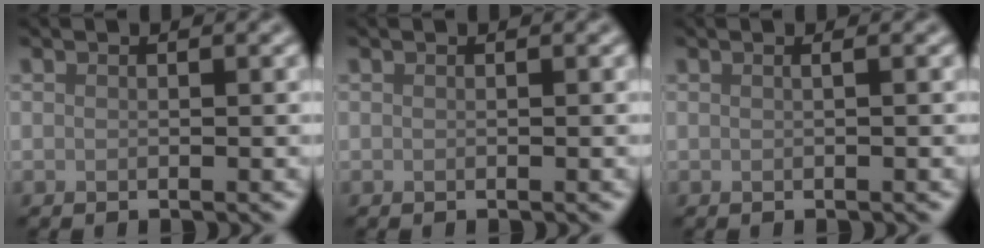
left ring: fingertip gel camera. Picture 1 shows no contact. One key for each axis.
{"total": 0.0}
{"total": 0.8, "fx": 0.2, "fy": 0.3, "fz": 0.7, "tx": -0.005, "ty": 0.002, "tz": -0.004}